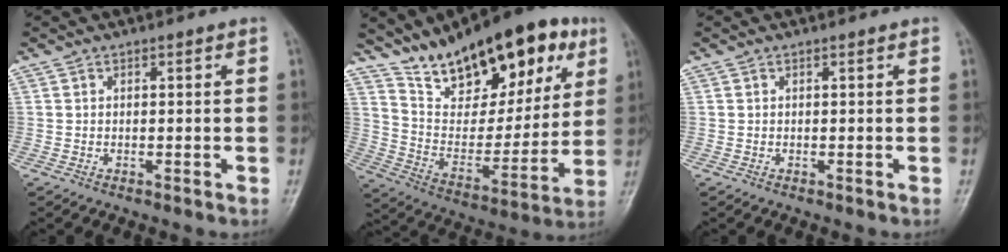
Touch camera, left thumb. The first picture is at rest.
{"total": 24.6, "force": [14.9, 11.0, 16.1], "torque": [-0.200, -0.045, 0.250]}
{"total": 0.0}